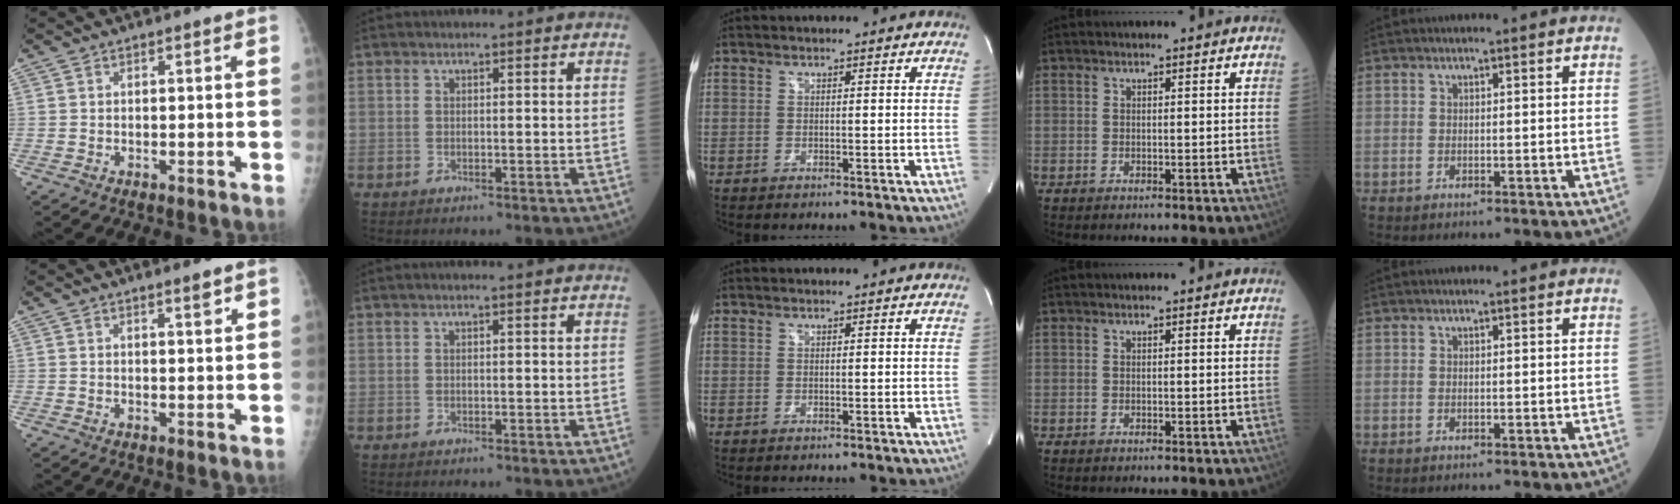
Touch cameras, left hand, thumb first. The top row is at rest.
{"thumb": {"total": 1.8, "force": [1.3, 0.2, 1.2], "torque": [-0.016, -0.009, 0.021]}, "index": {"total": 1.2, "force": [1.0, -0.1, 0.8], "torque": [-0.013, 0.012, 0.015]}}